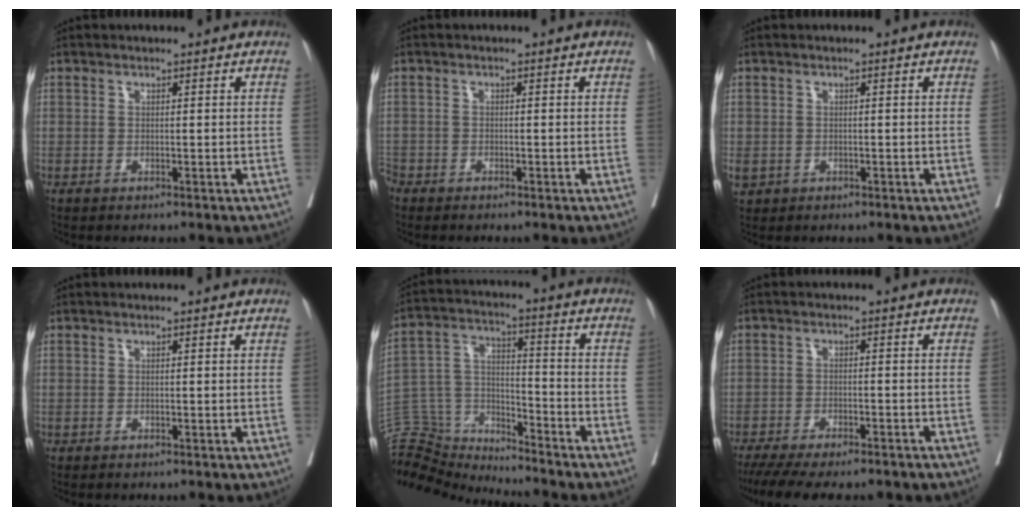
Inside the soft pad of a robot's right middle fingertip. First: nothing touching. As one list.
[{"total": 2.4, "force": [-2.0, 1.3, 0.5], "torque": [-0.012, 0.000, -0.040]}, {"total": 2.4, "force": [-0.7, 2.0, 1.0], "torque": [-0.024, -0.001, -0.004]}, {"total": 0.0}, {"total": 11.8, "force": [-11.6, 1.8, -0.7], "torque": [0.001, 0.061, -0.218]}, {"total": 14.7, "force": [-12.0, 3.6, 7.7], "torque": [-0.146, -0.024, -0.170]}]